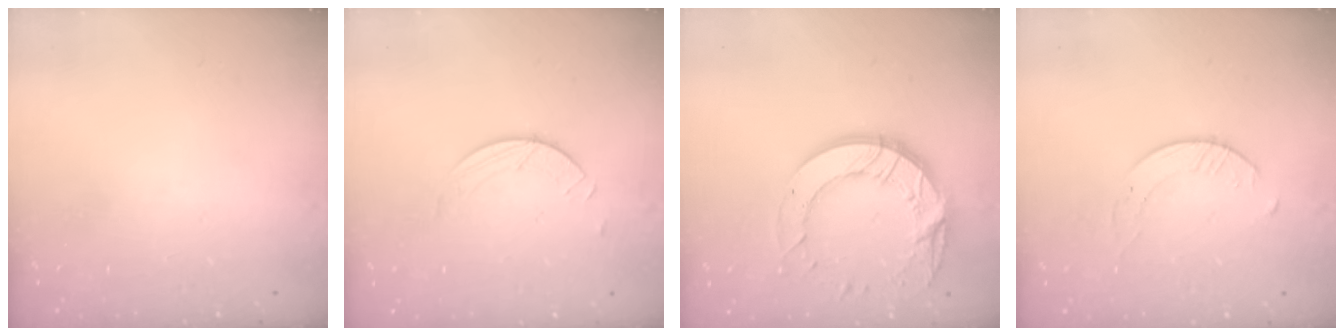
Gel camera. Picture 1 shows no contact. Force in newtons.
{"total": 2.5, "press": 2.4, "slide": 0.2}
{"total": 15.8, "press": 15.8, "slide": 1.1}
{"total": 4.2, "press": 4.2, "slide": 0.5}